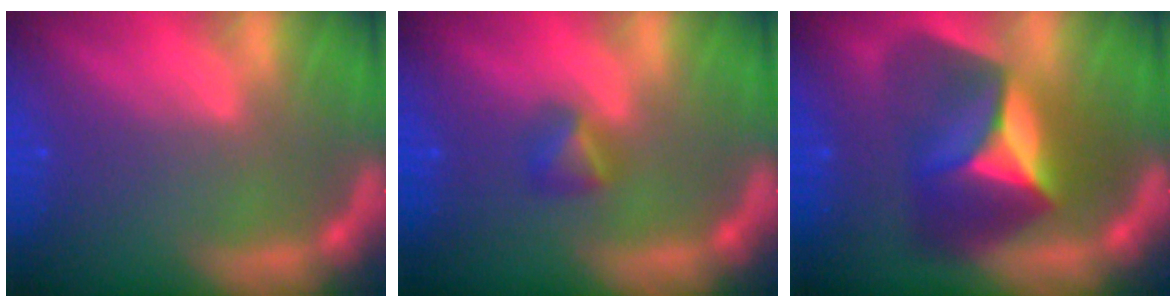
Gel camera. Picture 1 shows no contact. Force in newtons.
{"total": 1.9}
{"total": 9.5}